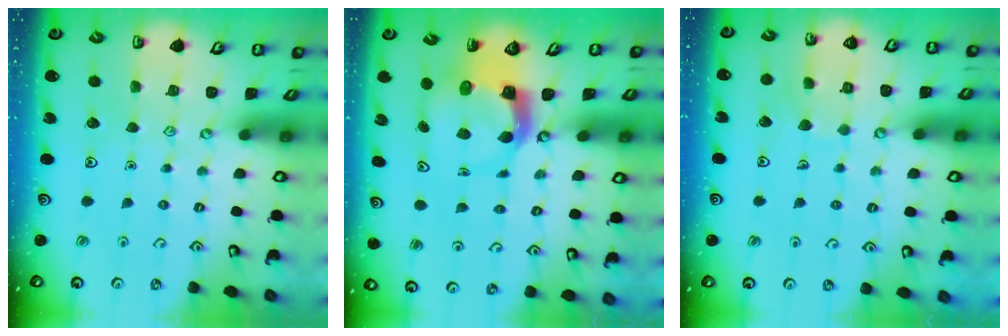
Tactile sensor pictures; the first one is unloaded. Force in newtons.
{"total": 5.7, "press": 5.6, "slide": 1.0}
{"total": 5.9, "press": 5.9, "slide": 0.3}